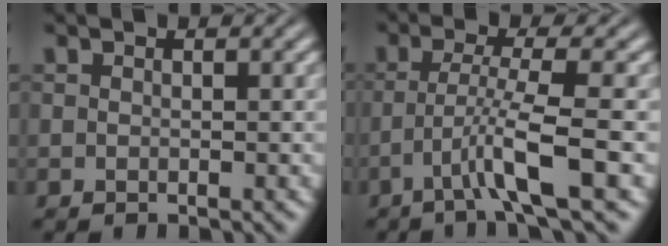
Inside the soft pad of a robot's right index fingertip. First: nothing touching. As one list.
[{"total": 4.2, "force": [-1.7, -1.0, 3.7], "torque": [-0.063, -0.010, -0.022]}]